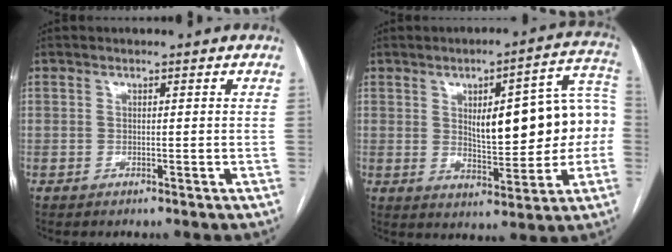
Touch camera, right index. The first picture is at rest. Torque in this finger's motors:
{"motor_torque": [0.72, 0.27, 0.31, 0.12]}